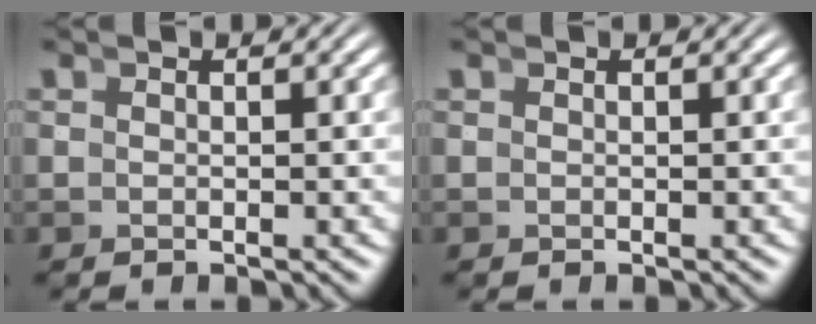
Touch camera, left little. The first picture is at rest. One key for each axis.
{"total": 0.0}